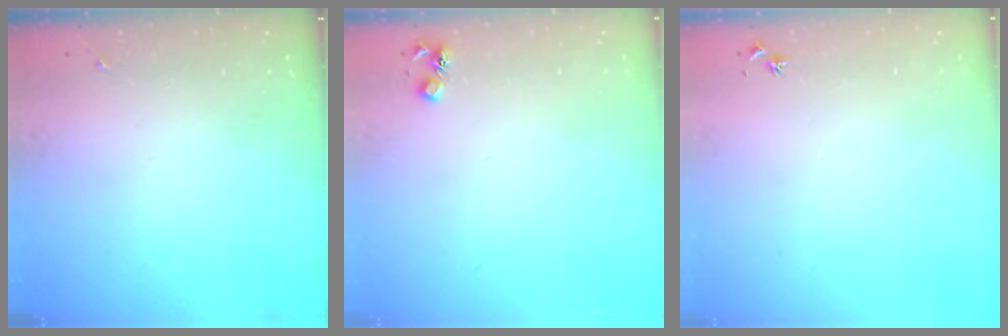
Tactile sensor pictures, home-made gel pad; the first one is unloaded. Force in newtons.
{"total": 4.5, "press": 4.5, "slide": 0.6}
{"total": 3.0, "press": 2.9, "slide": 0.3}